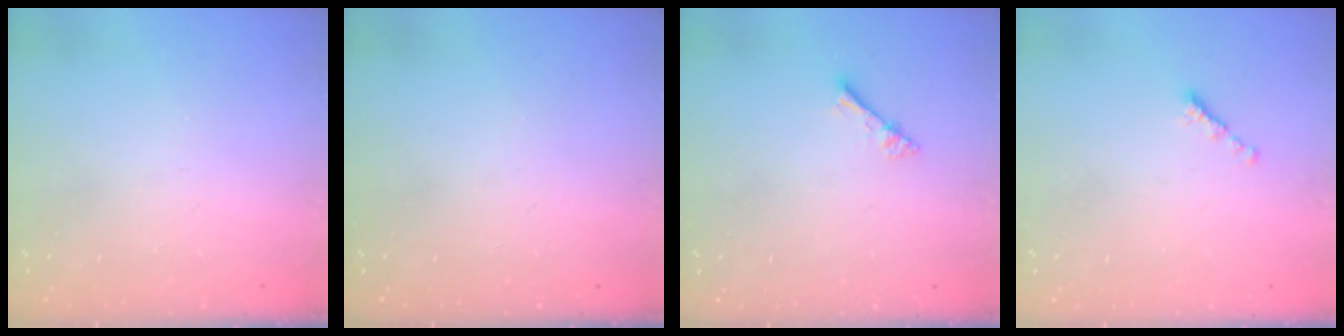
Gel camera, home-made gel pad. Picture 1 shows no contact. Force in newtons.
{"total": 0.0}
{"total": 1.8, "press": 1.8, "slide": 0.1}
{"total": 0.0}